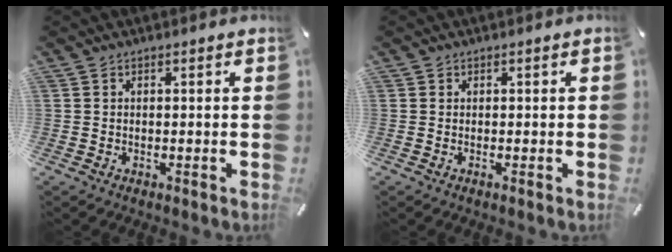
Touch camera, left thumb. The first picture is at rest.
{"total": 0.0}